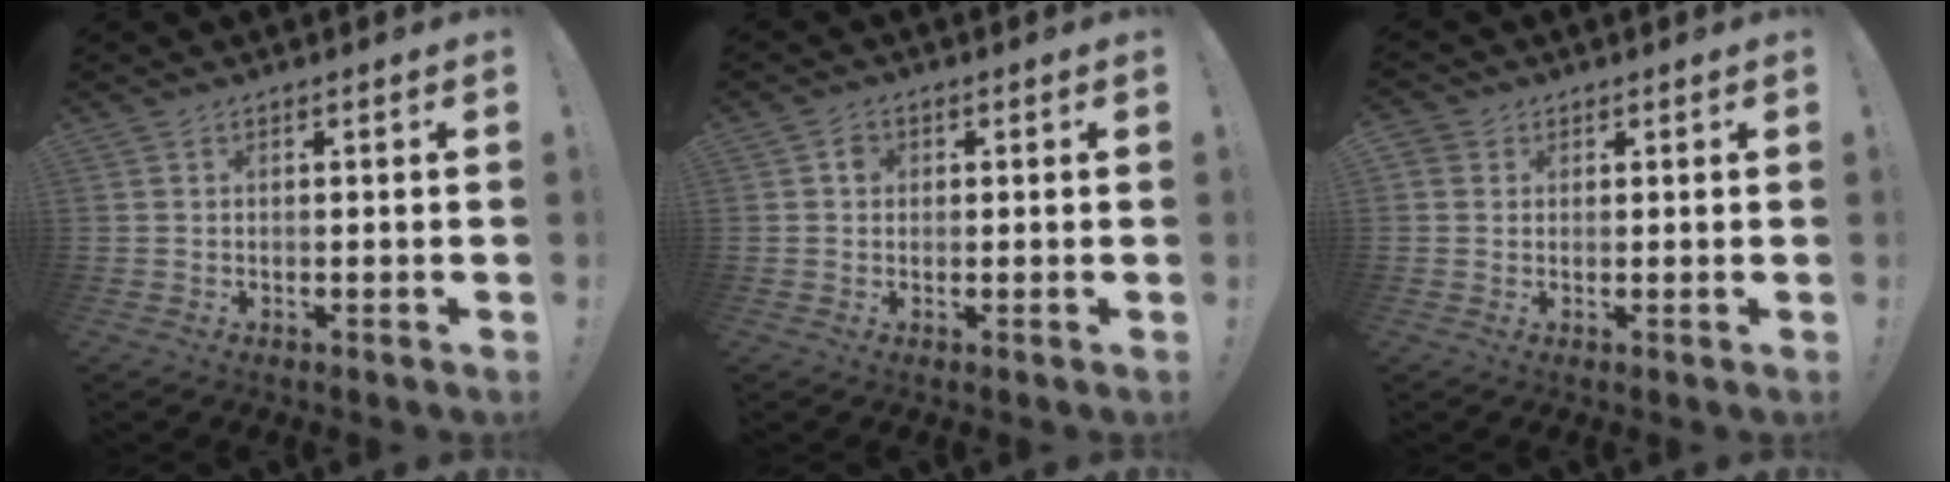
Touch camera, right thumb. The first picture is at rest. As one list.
[{"total": 2.1, "force": [0.0, 1.8, 1.1], "torque": [-0.008, 0.002, -0.005]}, {"total": 2.6, "force": [1.0, 2.3, 0.7], "torque": [-0.018, 0.003, 0.019]}]